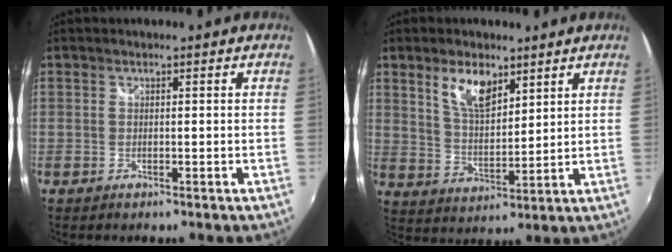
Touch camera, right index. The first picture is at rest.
{"total": 8.2, "force": [4.8, 3.7, 5.5], "torque": [-0.099, 0.005, 0.094]}